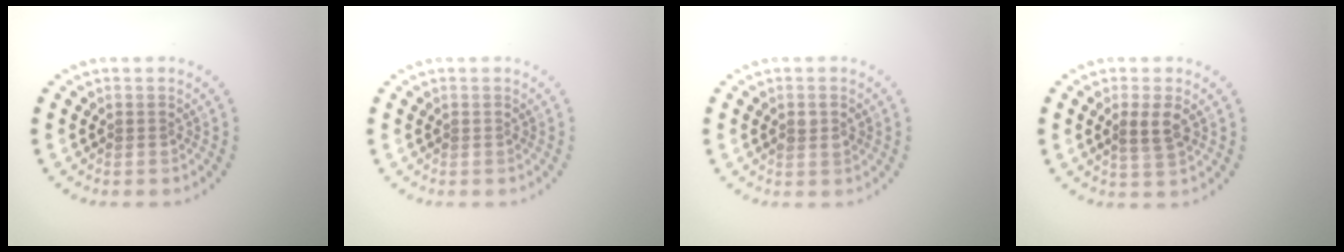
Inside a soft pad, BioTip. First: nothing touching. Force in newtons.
{"total": 0.0}
{"total": 1.3, "press": 1.2, "slide": 0.3}
{"total": 2.1, "press": 1.9, "slide": 0.7}